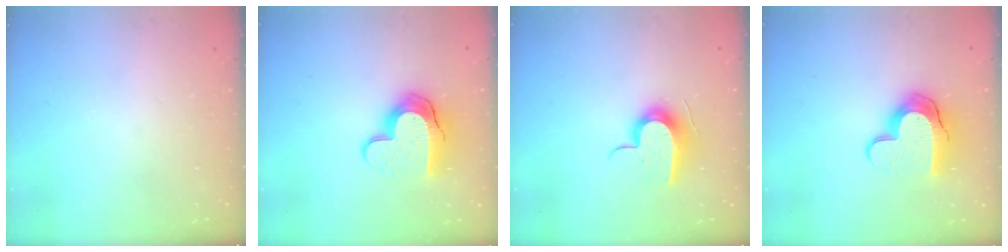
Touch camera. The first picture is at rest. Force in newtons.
{"total": 13.3, "press": 13.2, "slide": 1.0}
{"total": 11.7, "press": 11.6, "slide": 0.6}
{"total": 13.3, "press": 13.2, "slide": 1.0}